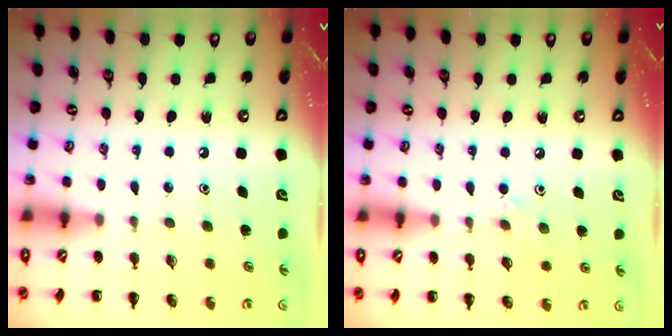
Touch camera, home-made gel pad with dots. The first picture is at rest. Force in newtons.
{"total": 5.2, "press": 5.0, "slide": 1.7}